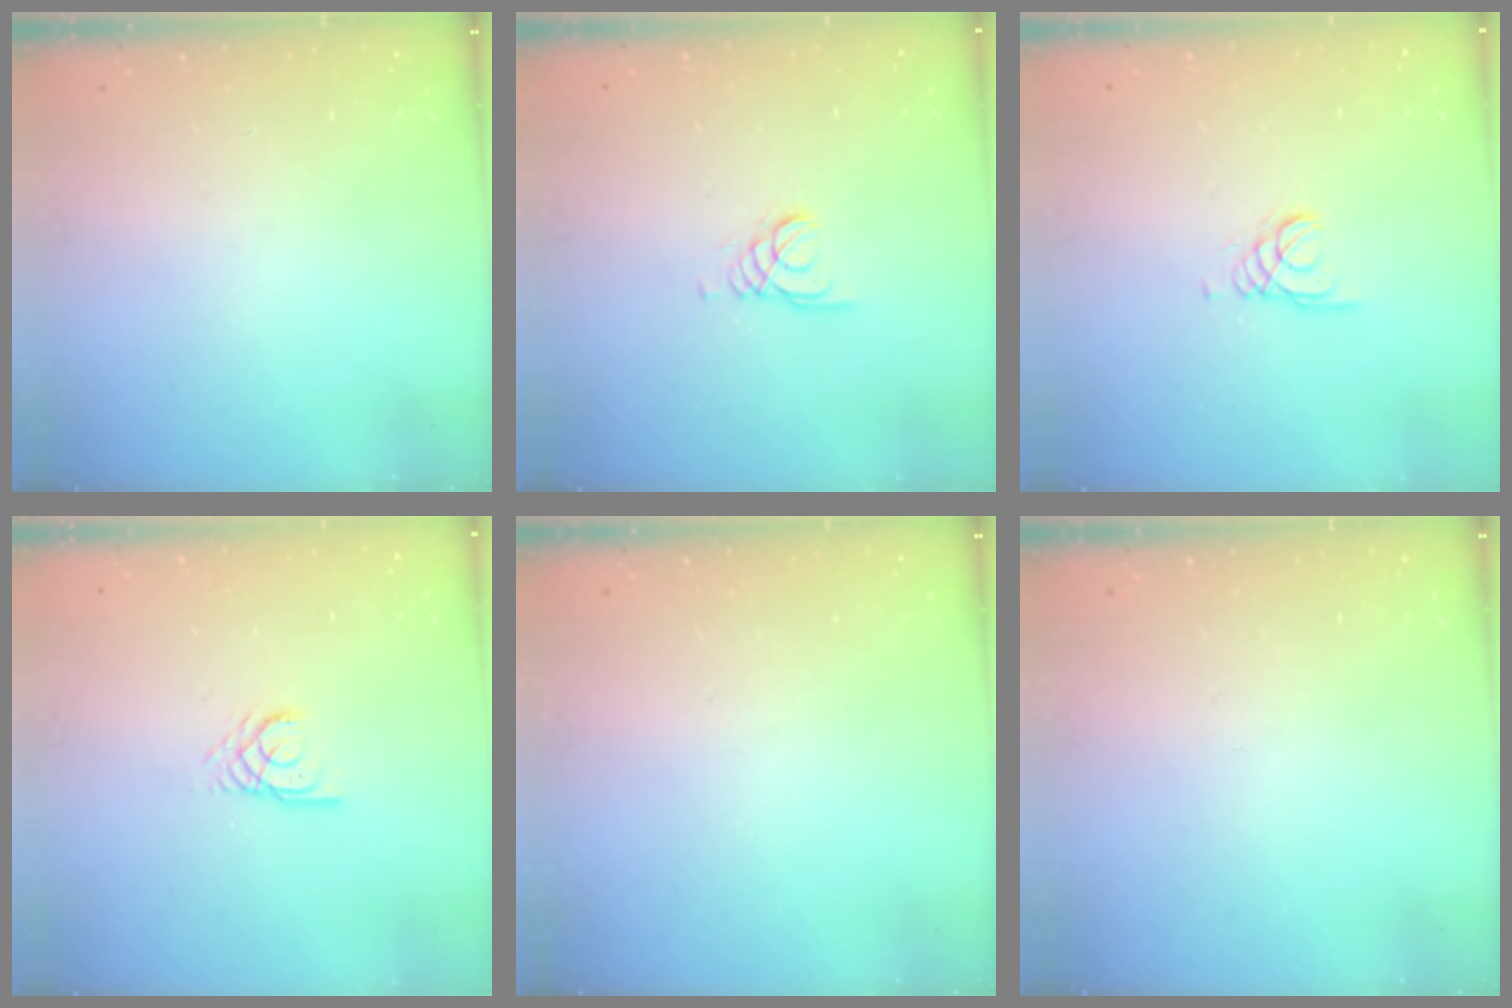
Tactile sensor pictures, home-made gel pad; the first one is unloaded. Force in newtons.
{"total": 1.3, "press": 1.3, "slide": 0.1}
{"total": 1.3, "press": 1.3, "slide": 0.1}
{"total": 2.7, "press": 2.7, "slide": 0.2}
{"total": 0.0}
{"total": 0.0}